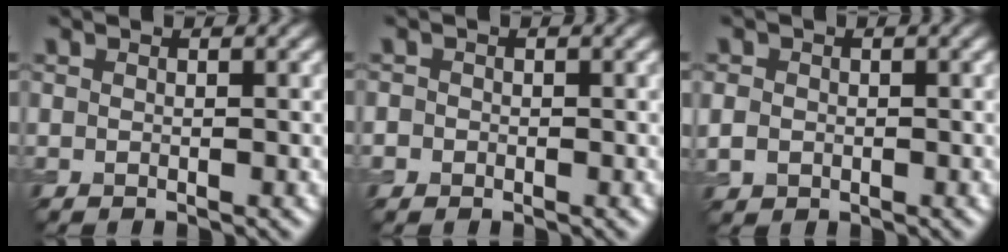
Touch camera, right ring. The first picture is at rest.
{"total": 0.9, "force": [-0.3, 0.8, 0.1], "torque": [0.003, -0.005, -0.007]}
{"total": 1.7, "force": [-0.1, 1.5, 0.7], "torque": [-0.015, -0.004, -0.006]}